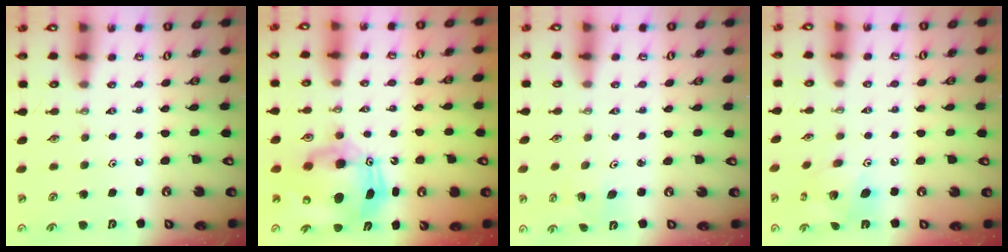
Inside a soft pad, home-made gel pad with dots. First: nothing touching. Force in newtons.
{"total": 12.8, "press": 12.6, "slide": 2.3}
{"total": 1.9, "press": 1.9, "slide": 0.1}
{"total": 11.2, "press": 11.1, "slide": 0.8}